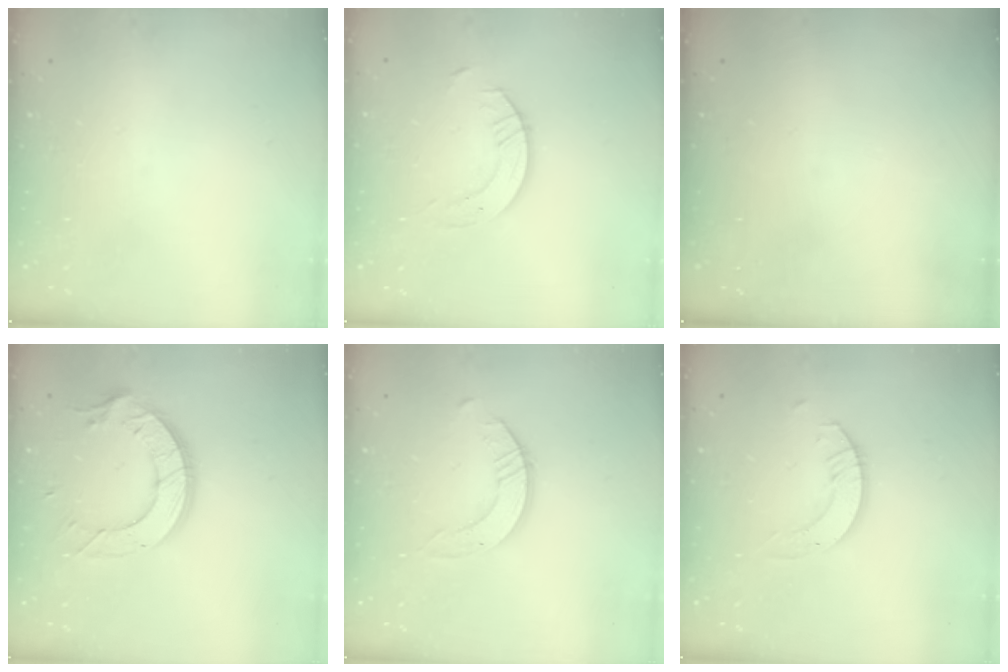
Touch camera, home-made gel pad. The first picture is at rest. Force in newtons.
{"total": 5.3, "press": 5.3, "slide": 0.6}
{"total": 0.0}
{"total": 13.4, "press": 13.3, "slide": 0.8}
{"total": 2.5, "press": 2.5, "slide": 0.3}
{"total": 3.5, "press": 3.5, "slide": 0.1}